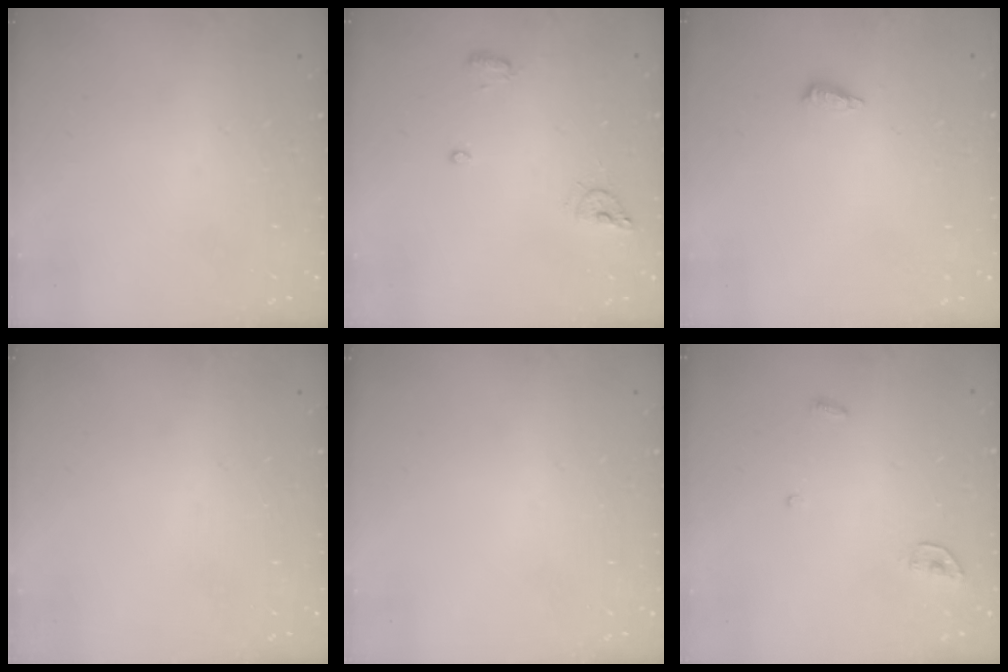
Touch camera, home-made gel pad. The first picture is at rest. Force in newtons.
{"total": 6.8, "press": 6.7, "slide": 1.2}
{"total": 4.9, "press": 4.8, "slide": 1.2}
{"total": 0.0}
{"total": 0.0}
{"total": 3.8, "press": 3.8, "slide": 0.3}